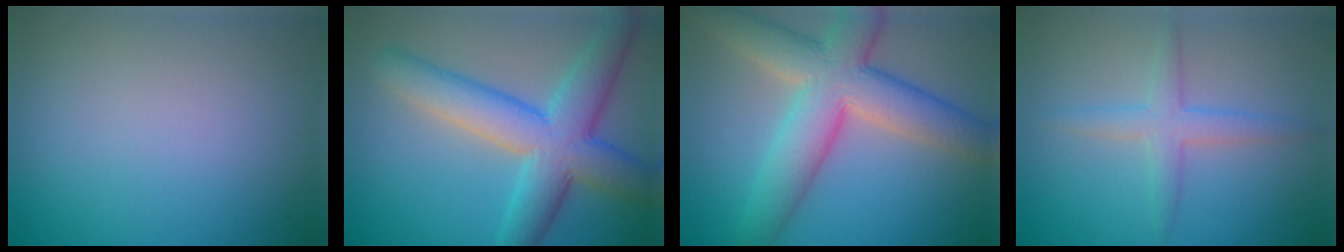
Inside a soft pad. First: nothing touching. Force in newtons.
{"total": 8.6, "press": 8.6, "slide": 0.3}
{"total": 9.0, "press": 9.0, "slide": 0.5}
{"total": 2.8, "press": 2.8, "slide": 0.0}